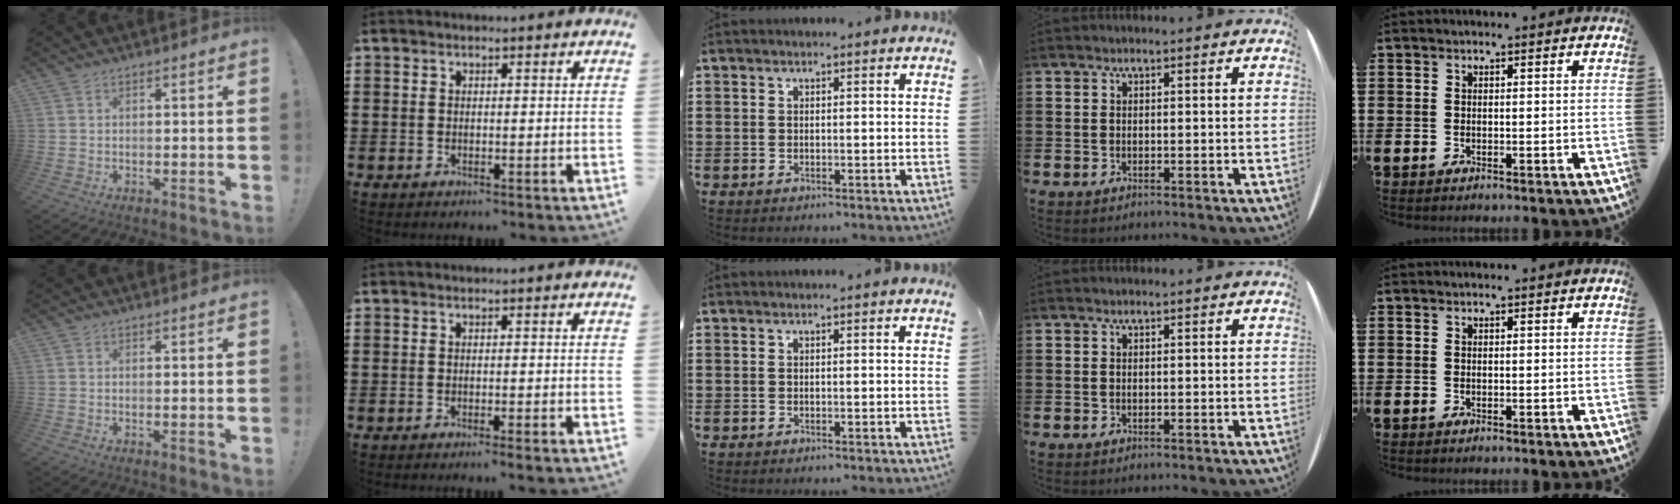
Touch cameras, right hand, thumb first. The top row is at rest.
{"thumb": {"total": 0.7, "force": [0.0, -0.2, 0.7], "torque": [-0.011, 0.000, -0.002]}, "index": {"total": 0.7, "force": [-0.4, -0.1, 0.5], "torque": [-0.010, -0.002, -0.009]}}